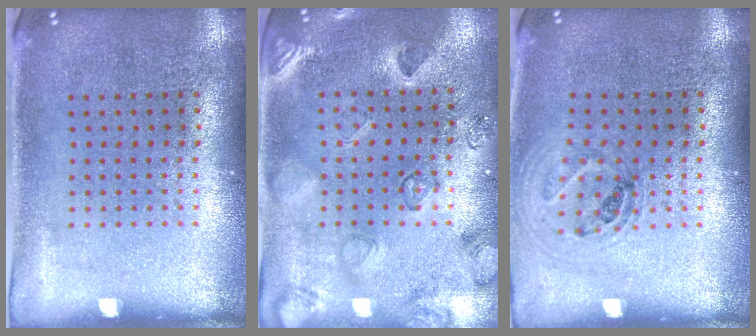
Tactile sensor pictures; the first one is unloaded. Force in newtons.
{"total": 2.3, "press": 2.1, "slide": 1.0}
{"total": 0.9, "press": 0.9, "slide": 0.2}